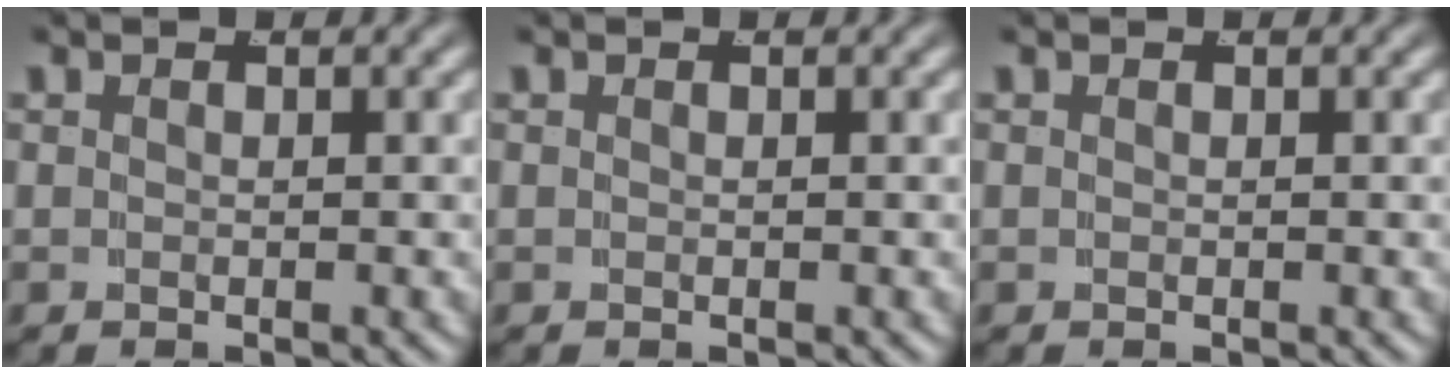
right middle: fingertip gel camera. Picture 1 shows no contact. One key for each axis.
{"total": 0.0}
{"total": 0.0}